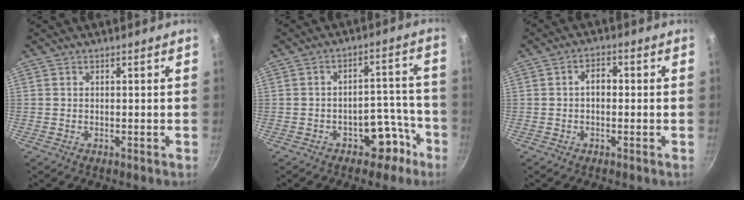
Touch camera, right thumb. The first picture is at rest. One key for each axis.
{"total": 8.0, "fx": -4.7, "fy": 4.9, "fz": 4.2, "tx": -0.022, "ty": 0.061, "tz": -0.065}
{"total": 3.1, "fx": -0.1, "fy": 2.0, "fz": 2.3, "tx": -0.025, "ty": 0.015, "tz": -0.008}